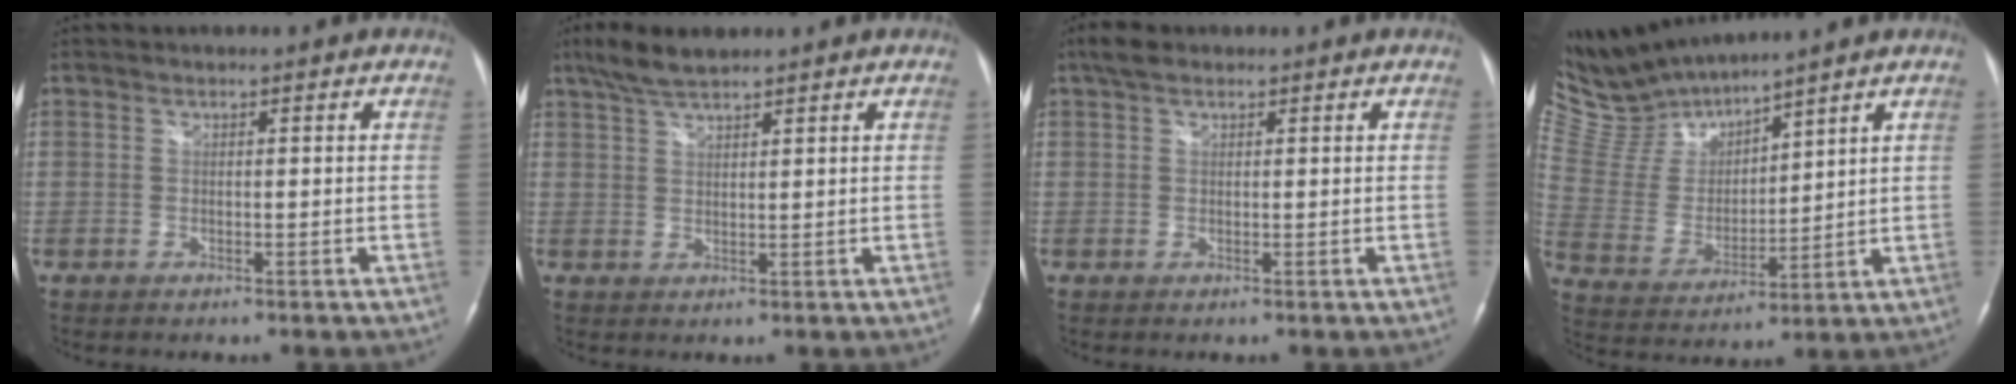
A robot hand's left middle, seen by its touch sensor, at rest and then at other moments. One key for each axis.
{"total": 4.9, "fx": 4.0, "fy": 0.7, "fz": 2.7, "tx": -0.064, "ty": 0.013, "tz": 0.079}
{"total": 2.5, "fx": 1.8, "fy": 1.3, "fz": 1.2, "tx": -0.028, "ty": 0.018, "tz": 0.033}
{"total": 10.0, "fx": 9.9, "fy": 0.2, "fz": 1.0, "tx": -0.052, "ty": 0.004, "tz": 0.224}